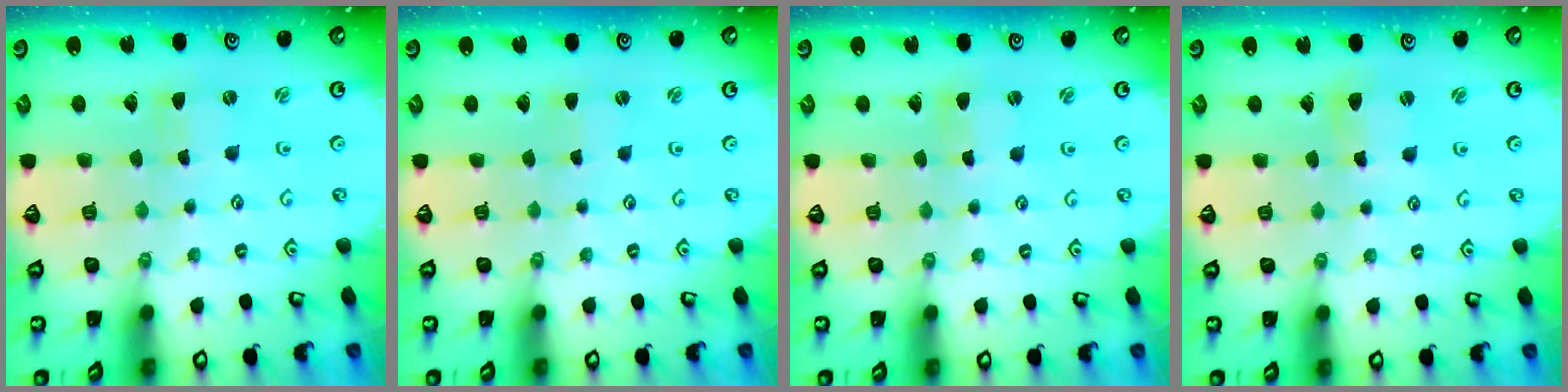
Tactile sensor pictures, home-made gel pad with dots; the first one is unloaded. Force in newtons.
{"total": 0.8, "press": 0.8, "slide": 0.2}
{"total": 1.7, "press": 1.7, "slide": 0.3}
{"total": 3.1, "press": 3.1, "slide": 0.3}